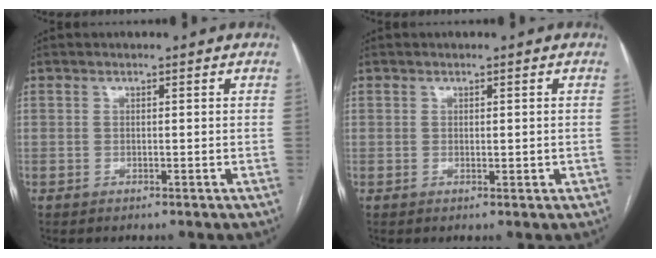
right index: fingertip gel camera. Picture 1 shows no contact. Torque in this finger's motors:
{"motor_torque": [-0.03, 0.16, -0.03, 0.01]}